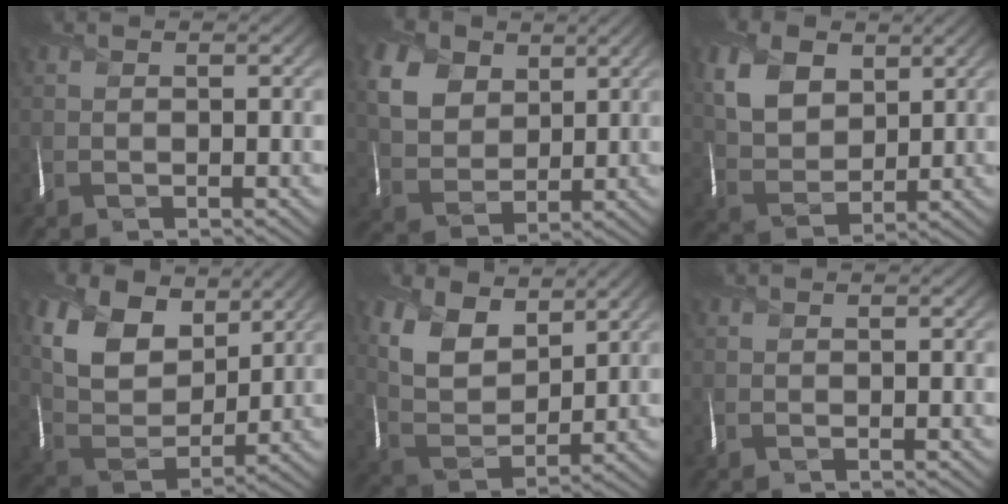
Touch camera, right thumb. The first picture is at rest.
{"total": 9.7, "force": [4.4, 6.8, 5.2], "torque": [-0.163, 0.008, 0.085]}
{"total": 9.0, "force": [3.9, 5.8, 5.6], "torque": [-0.150, 0.009, 0.069]}
{"total": 12.3, "force": [6.1, 7.5, 7.6], "torque": [-0.188, 0.013, 0.106]}
{"total": 9.6, "force": [5.6, 5.2, 5.8], "torque": [-0.143, 0.003, 0.105]}
{"total": 0.0}